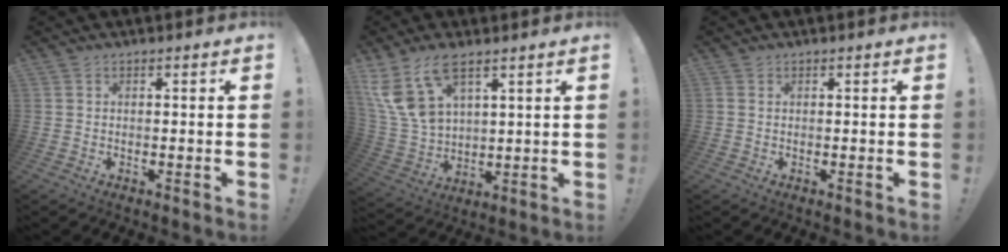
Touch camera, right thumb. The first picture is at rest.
{"total": 14.0, "force": [8.0, 7.0, 9.1], "torque": [-0.194, -0.043, 0.151]}
{"total": 0.0}